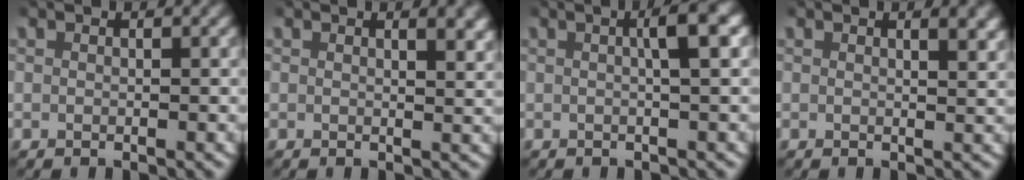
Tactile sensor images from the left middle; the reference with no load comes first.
{"total": 1.4, "force": [1.0, 0.1, 1.0], "torque": [-0.009, -0.005, 0.015]}
{"total": 2.9, "force": [0.5, 0.1, 2.8], "torque": [-0.040, 0.015, 0.002]}
{"total": 1.4, "force": [0.9, 0.1, 1.0], "torque": [-0.010, -0.004, 0.015]}